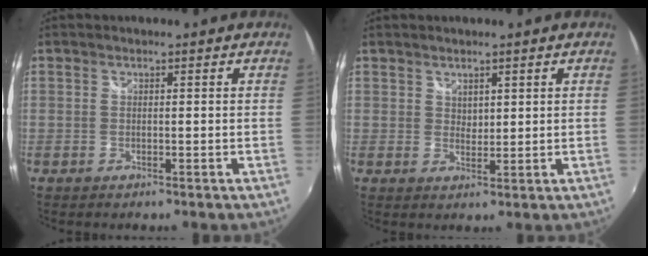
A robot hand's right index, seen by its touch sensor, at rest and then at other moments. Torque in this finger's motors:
{"motor_torque": [0.04, 0.13, -0.06, 0.00]}